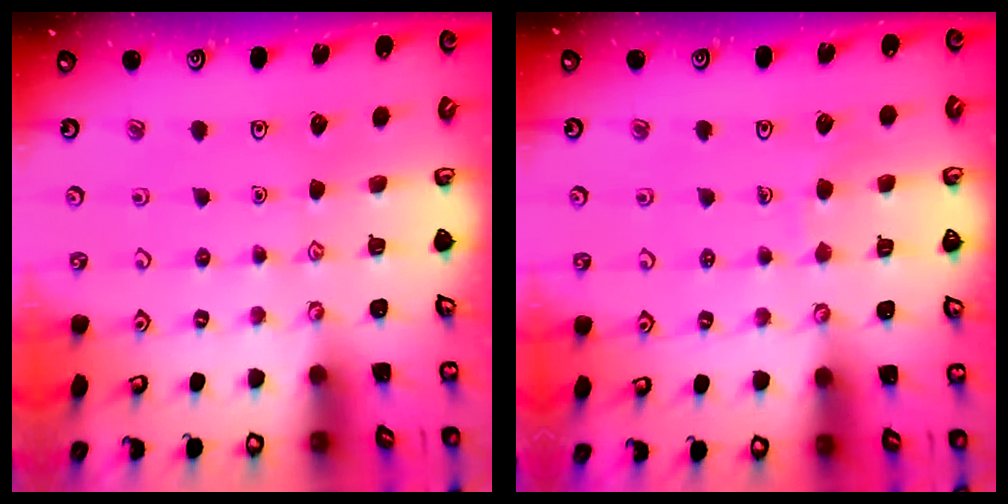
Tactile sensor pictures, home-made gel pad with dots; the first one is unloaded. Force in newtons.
{"total": 3.7, "press": 3.7, "slide": 0.4}